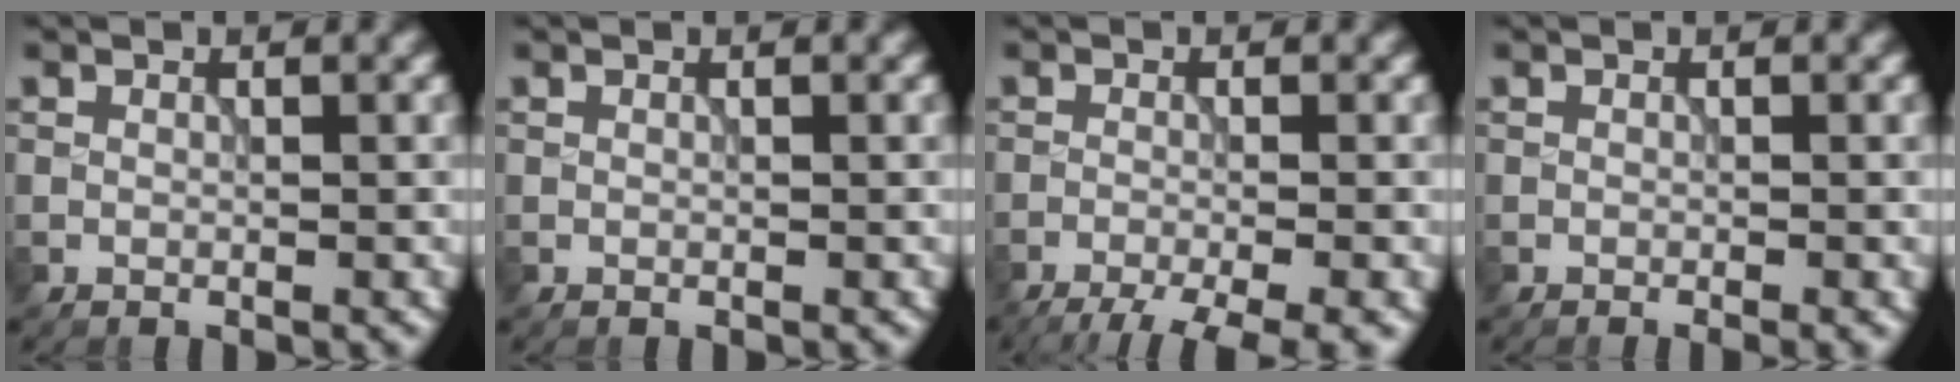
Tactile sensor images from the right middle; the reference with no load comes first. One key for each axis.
{"total": 0.0}
{"total": 6.9, "fx": -5.0, "fy": 1.6, "fz": 4.5, "tx": -0.064, "ty": -0.025, "tz": -0.079}
{"total": 1.2, "fx": -0.5, "fy": 0.4, "fz": 1.0, "tx": -0.006, "ty": -0.005, "tz": -0.008}